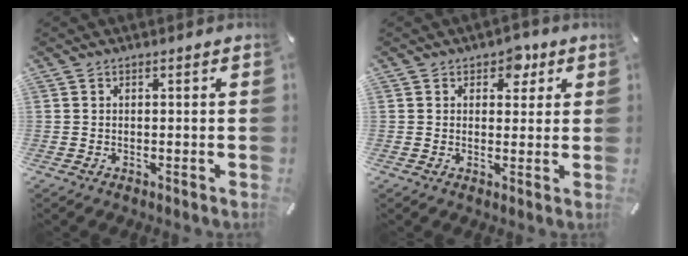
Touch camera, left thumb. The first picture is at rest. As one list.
[{"total": 4.7, "force": [2.3, 3.4, 2.2], "torque": [-0.011, -0.005, 0.033]}]